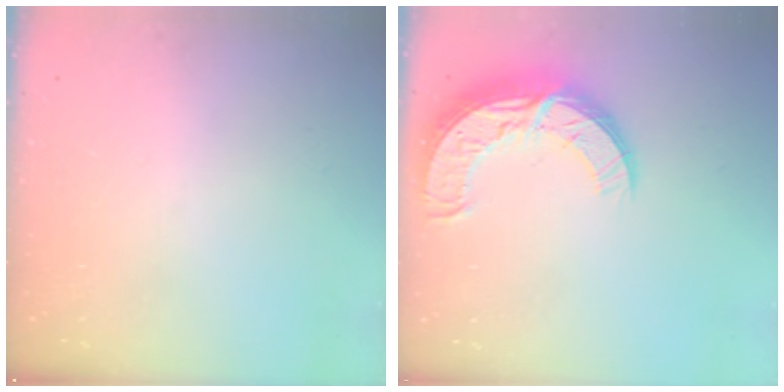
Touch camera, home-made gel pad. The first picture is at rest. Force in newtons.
{"total": 13.9, "press": 13.9, "slide": 1.3}